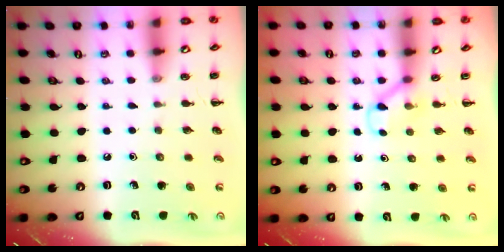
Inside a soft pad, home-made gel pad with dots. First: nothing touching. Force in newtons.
{"total": 3.7, "press": 3.5, "slide": 1.2}